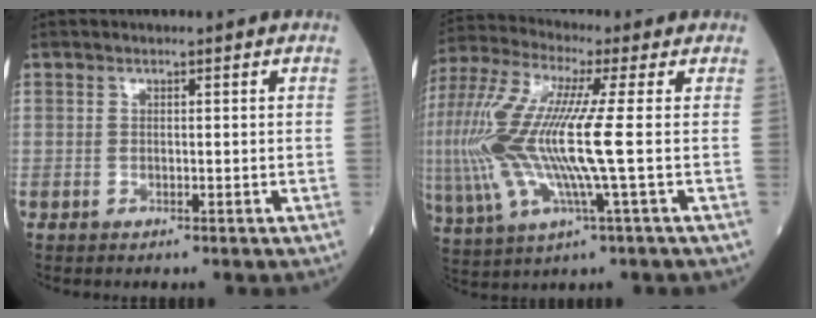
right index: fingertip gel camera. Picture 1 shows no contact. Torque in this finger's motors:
{"motor_torque": [1.96, -0.18, 1.05, 0.21]}